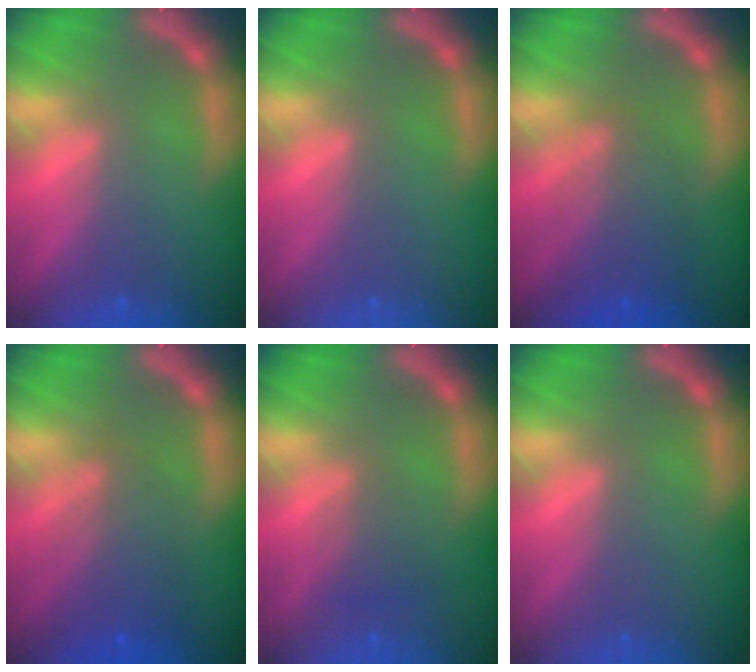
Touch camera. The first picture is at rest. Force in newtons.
{"total": 0.0}
{"total": 5.1}
{"total": 4.5}
{"total": 2.0}
{"total": 0.0}